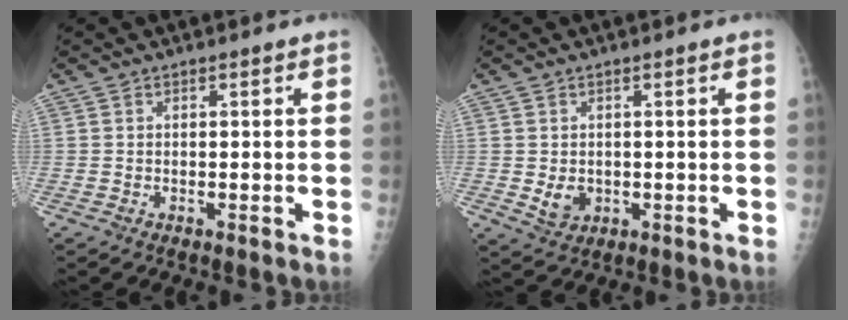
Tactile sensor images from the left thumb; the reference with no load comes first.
{"total": 3.5, "force": [-0.1, 2.8, 2.0], "torque": [-0.023, -0.005, 0.009]}